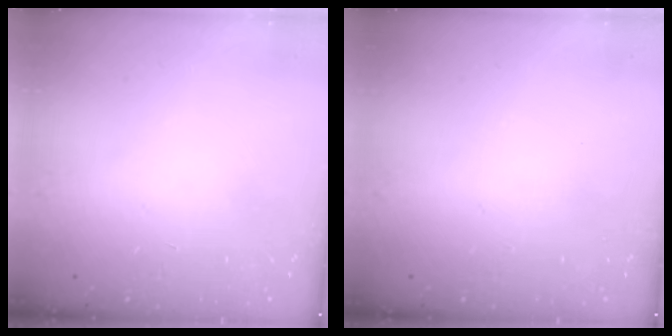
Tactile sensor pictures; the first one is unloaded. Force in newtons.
{"total": 0.0}